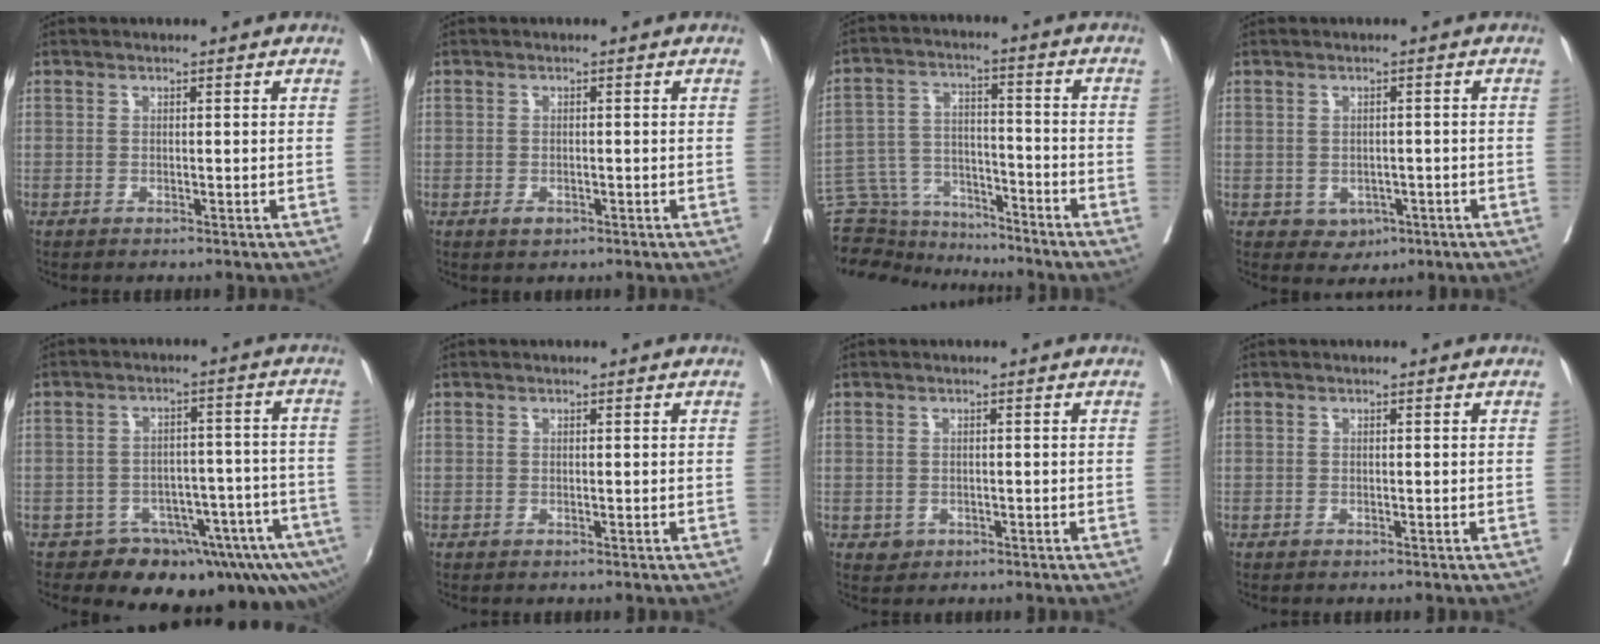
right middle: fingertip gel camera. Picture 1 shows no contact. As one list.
[{"total": 1.4, "force": [-0.7, 0.8, 0.8], "torque": [-0.012, 0.001, -0.007]}, {"total": 11.5, "force": [-10.6, 3.8, 2.3], "torque": [-0.045, 0.045, -0.183]}, {"total": 3.5, "force": [-1.4, 2.8, 1.6], "torque": [-0.016, 0.003, -0.005]}, {"total": 13.3, "force": [-9.8, 5.4, 7.2], "torque": [-0.028, 0.057, -0.120]}, {"total": 0.0}, {"total": 1.4, "force": [-0.5, 1.2, 0.3], "torque": [-0.002, 0.004, -0.003]}, {"total": 0.0}]